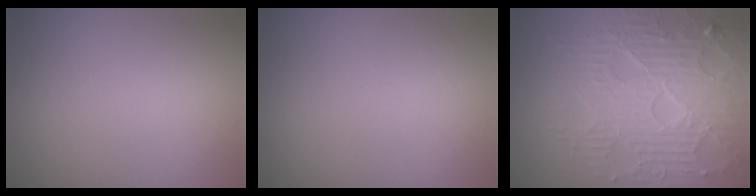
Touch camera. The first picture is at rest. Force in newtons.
{"total": 0.0}
{"total": 6.9, "press": 5.5, "slide": 4.0}